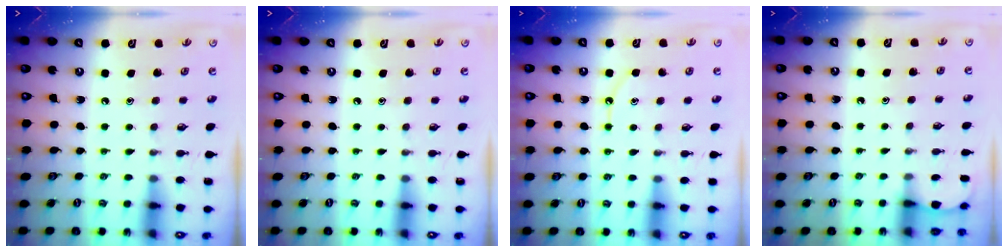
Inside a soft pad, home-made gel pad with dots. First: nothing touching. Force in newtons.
{"total": 0.0}
{"total": 6.1, "press": 6.1, "slide": 0.6}
{"total": 2.4, "press": 2.4, "slide": 0.2}